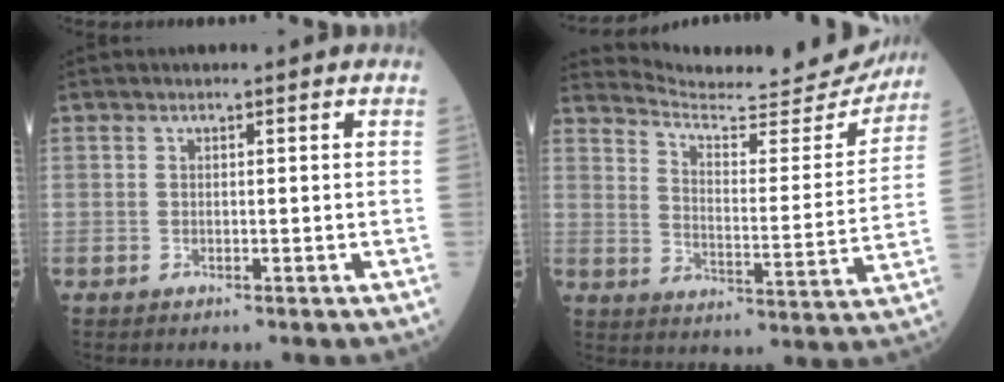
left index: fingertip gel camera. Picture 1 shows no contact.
{"total": 18.4, "force": [18.0, 1.9, 3.3], "torque": [-0.046, -0.071, 0.233]}